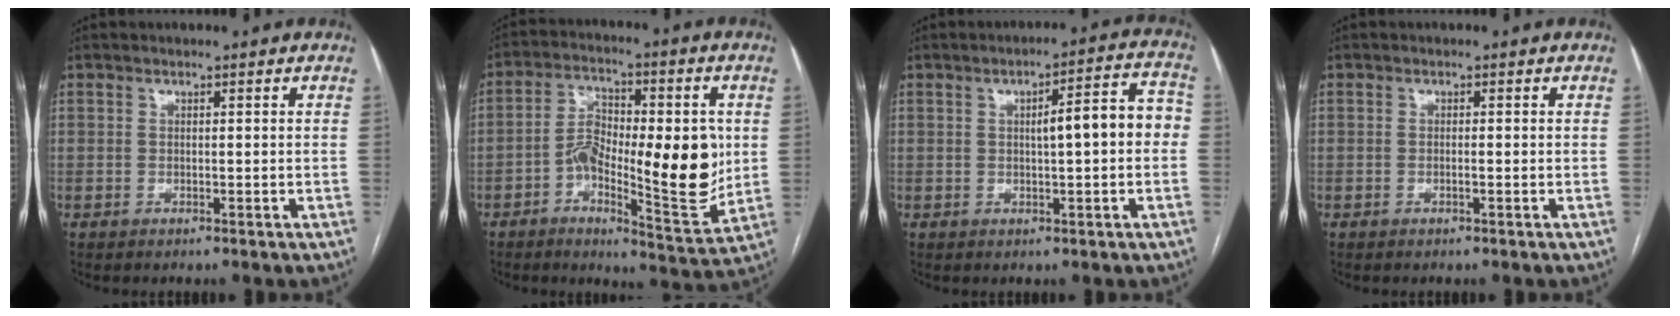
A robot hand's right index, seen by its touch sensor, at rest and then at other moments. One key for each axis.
{"total": 16.2, "fx": -1.4, "fy": 5.0, "fz": 15.4, "tx": -0.240, "ty": 0.005, "tz": -0.017}
{"total": 8.1, "fx": 0.1, "fy": 1.4, "fz": 8.0, "tx": -0.108, "ty": 0.031, "tz": 0.001}
{"total": 0.6, "fx": -0.2, "fy": -0.1, "fz": 0.5, "tx": -0.010, "ty": 0.001, "tz": -0.003}